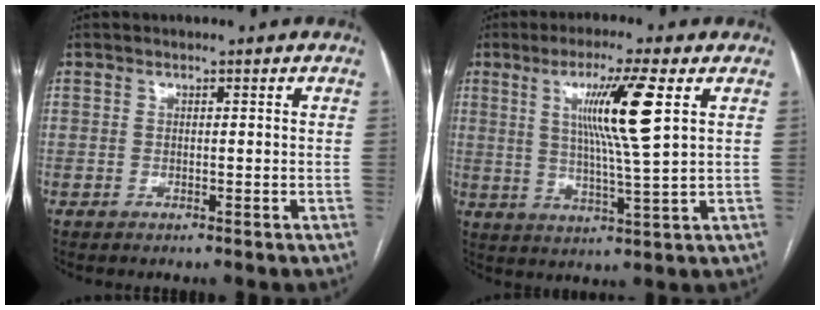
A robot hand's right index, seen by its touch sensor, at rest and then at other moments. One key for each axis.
{"total": 10.5, "fx": 3.3, "fy": -1.0, "fz": 9.9, "tx": -0.176, "ty": -0.004, "tz": 0.061}